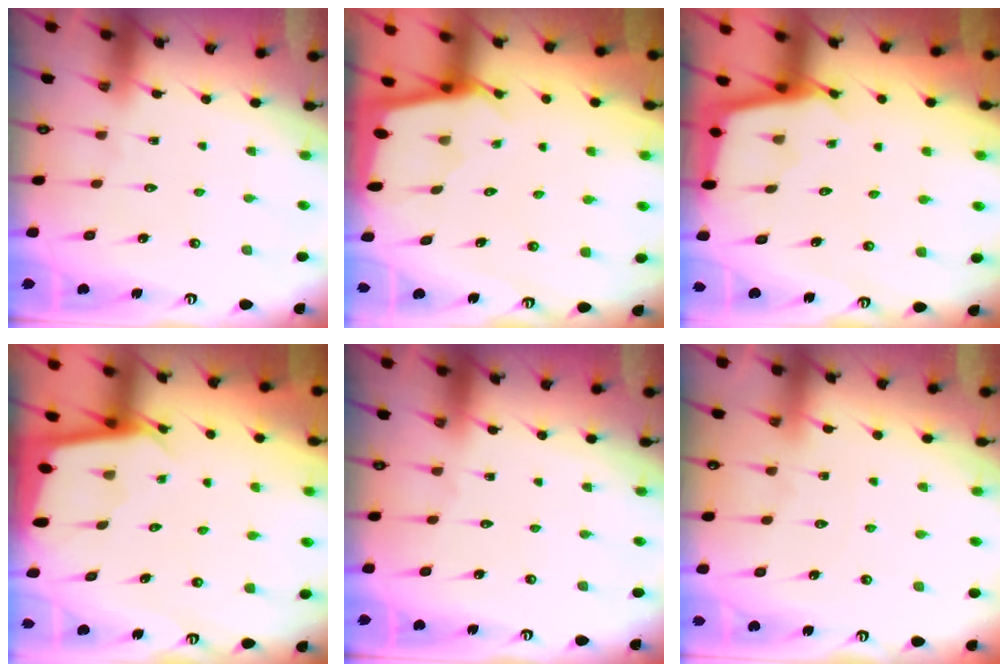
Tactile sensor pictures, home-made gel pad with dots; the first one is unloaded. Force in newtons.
{"total": 1.7, "press": 1.6, "slide": 0.2}
{"total": 2.2, "press": 2.2, "slide": 0.2}
{"total": 2.0, "press": 2.0, "slide": 0.1}
{"total": 0.0}
{"total": 3.0, "press": 2.9, "slide": 0.4}